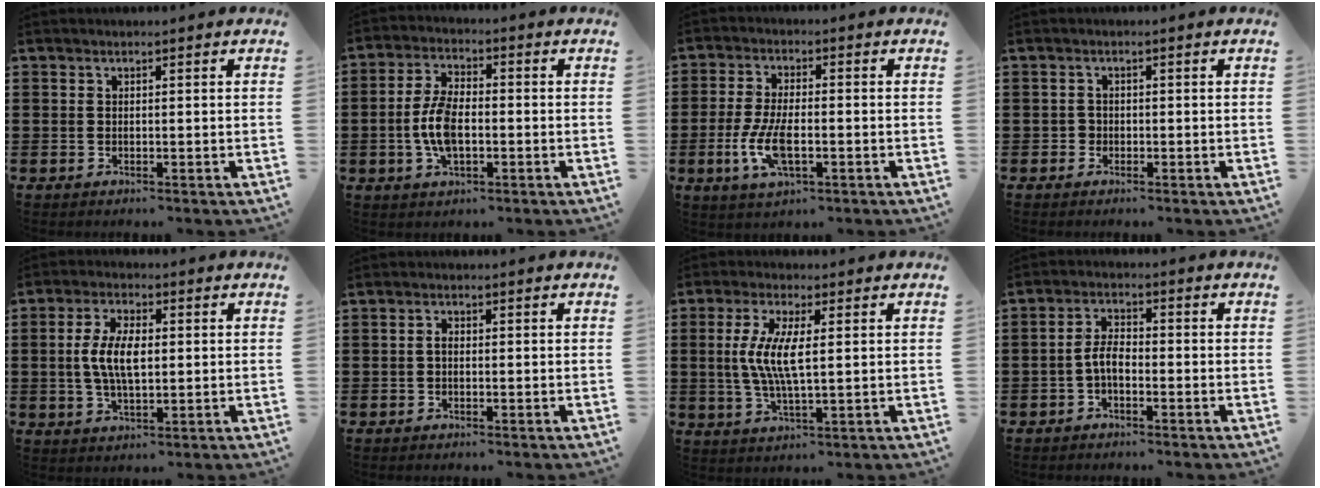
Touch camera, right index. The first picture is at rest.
{"total": 7.1, "force": [-1.2, 3.4, 6.1], "torque": [-0.143, -0.002, -0.028]}
{"total": 7.1, "force": [-2.0, 2.8, 6.2], "torque": [-0.145, -0.012, -0.042]}
{"total": 1.1, "force": [-0.4, 0.9, 0.3], "torque": [-0.008, 0.002, -0.010]}
{"total": 6.7, "force": [0.2, 2.9, 6.0], "torque": [-0.128, 0.006, -0.002]}
{"total": 1.2, "force": [-0.3, 0.6, 1.0], "torque": [-0.020, 0.001, -0.007]}
{"total": 6.8, "force": [0.6, 1.8, 6.6], "torque": [-0.138, -0.003, 0.004]}
{"total": 3.7, "force": [-1.3, 1.7, 3.0], "torque": [-0.070, 0.004, -0.030]}